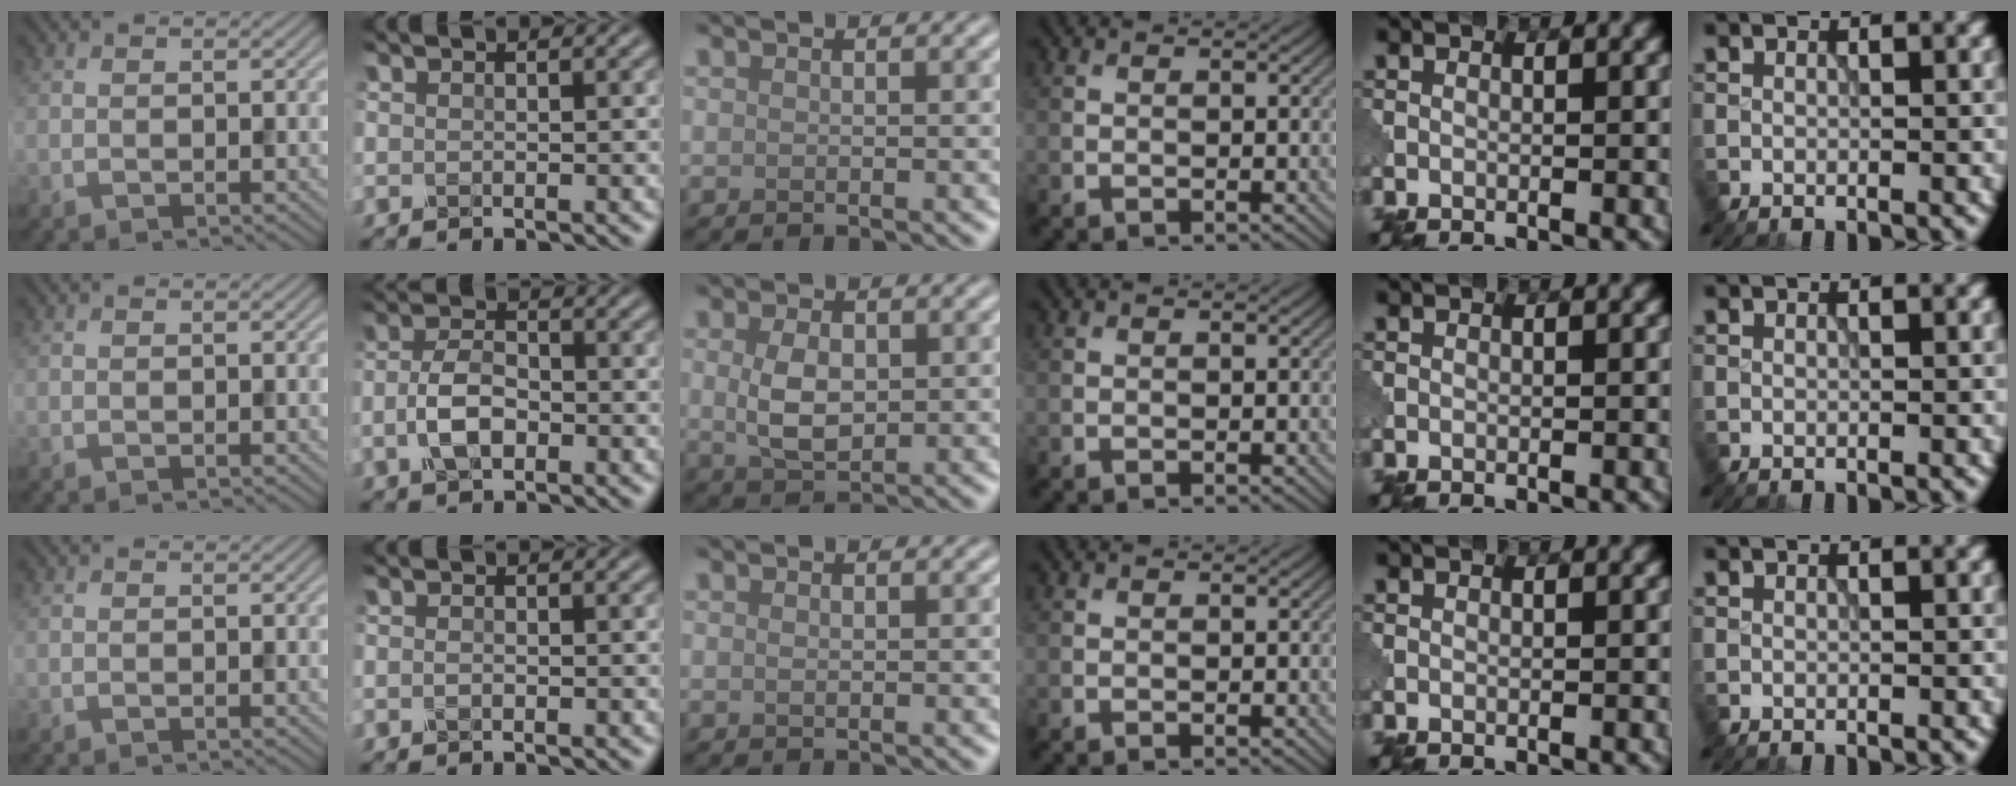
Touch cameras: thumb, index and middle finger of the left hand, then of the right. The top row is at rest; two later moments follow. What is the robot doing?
{"motion": "close", "object": "eyeshadow palette"}